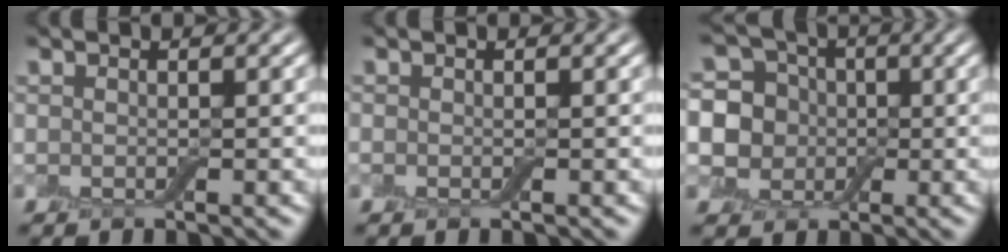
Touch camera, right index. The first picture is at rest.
{"total": 0.0}
{"total": 9.7, "force": [0.4, 9.0, 3.5], "torque": [-0.095, 0.039, -0.023]}